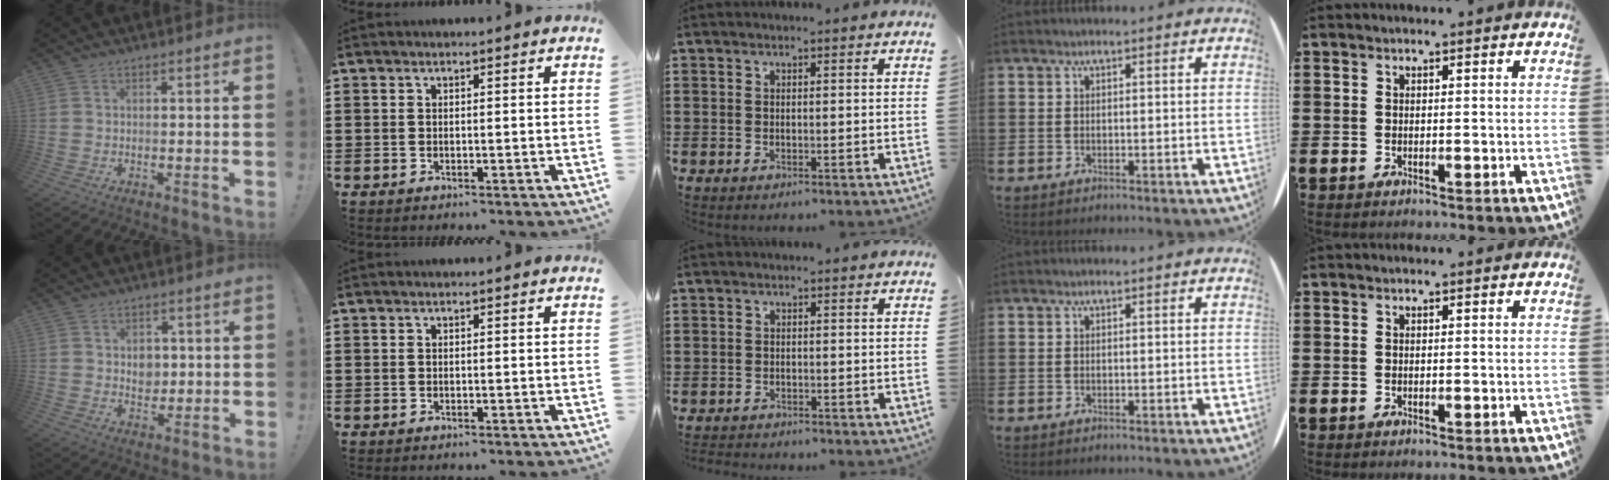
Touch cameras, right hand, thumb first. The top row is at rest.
{"thumb": {"total": 4.6, "force": [0.7, 4.1, 2.0], "torque": [-0.017, -0.001, 0.010]}, "middle": {"total": 1.2, "force": [-1.2, 0.2, -0.1], "torque": [-0.002, 0.001, -0.026]}}